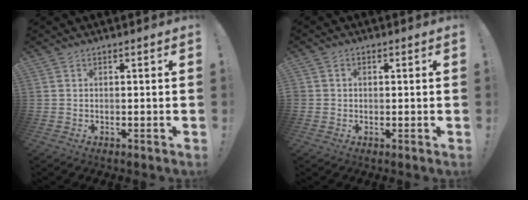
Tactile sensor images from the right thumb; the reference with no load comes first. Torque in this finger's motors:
{"motor_torque": [0.06, 0.07, -0.02, 0.00, -0.02]}